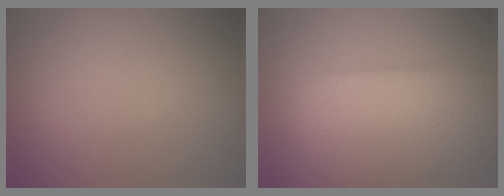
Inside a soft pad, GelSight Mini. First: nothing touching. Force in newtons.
{"total": 8.2, "press": 8.2, "slide": 0.1}